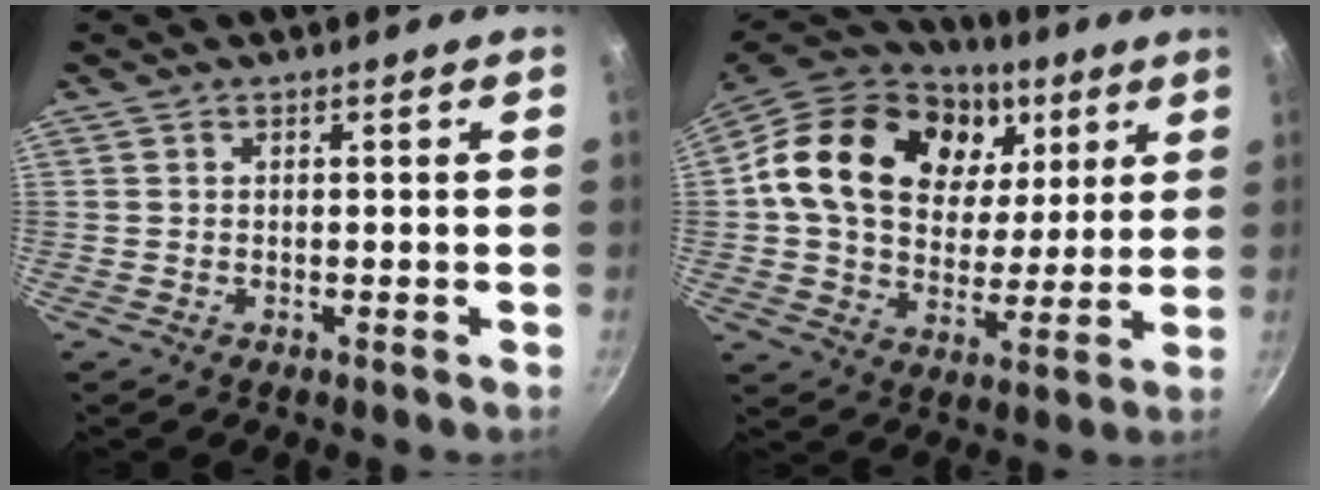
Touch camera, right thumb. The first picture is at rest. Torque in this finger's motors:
{"motor_torque": [2.27, 2.73, 0.29, -0.09, 0.38]}